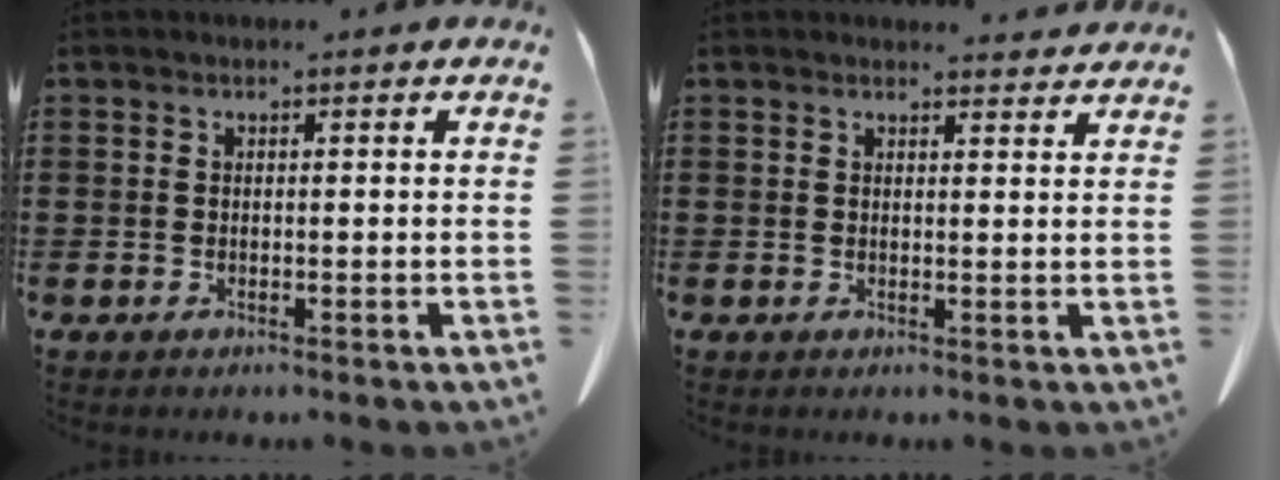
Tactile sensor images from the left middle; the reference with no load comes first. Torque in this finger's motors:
{"motor_torque": [-2.14, 0.00, 0.00, -0.02]}